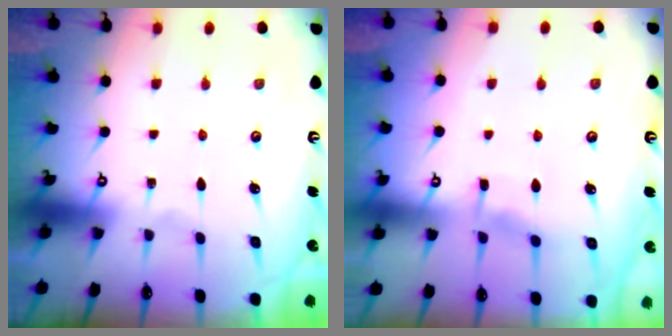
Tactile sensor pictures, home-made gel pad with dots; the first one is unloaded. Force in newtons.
{"total": 4.9, "press": 4.9, "slide": 0.1}